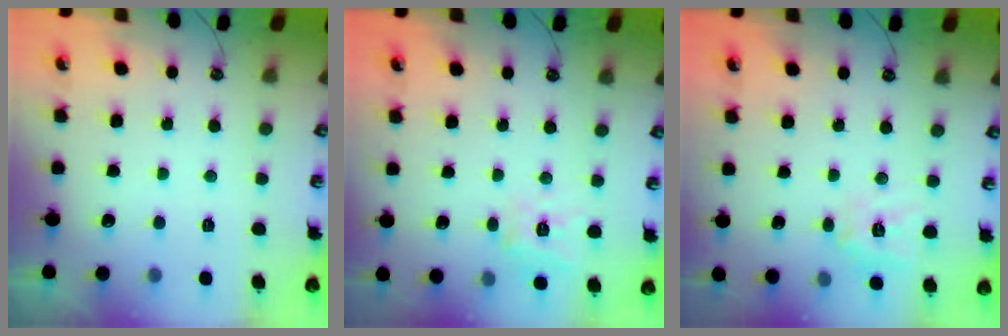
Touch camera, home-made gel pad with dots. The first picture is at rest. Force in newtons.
{"total": 10.3, "press": 10.2, "slide": 0.9}
{"total": 11.0, "press": 10.9, "slide": 0.9}